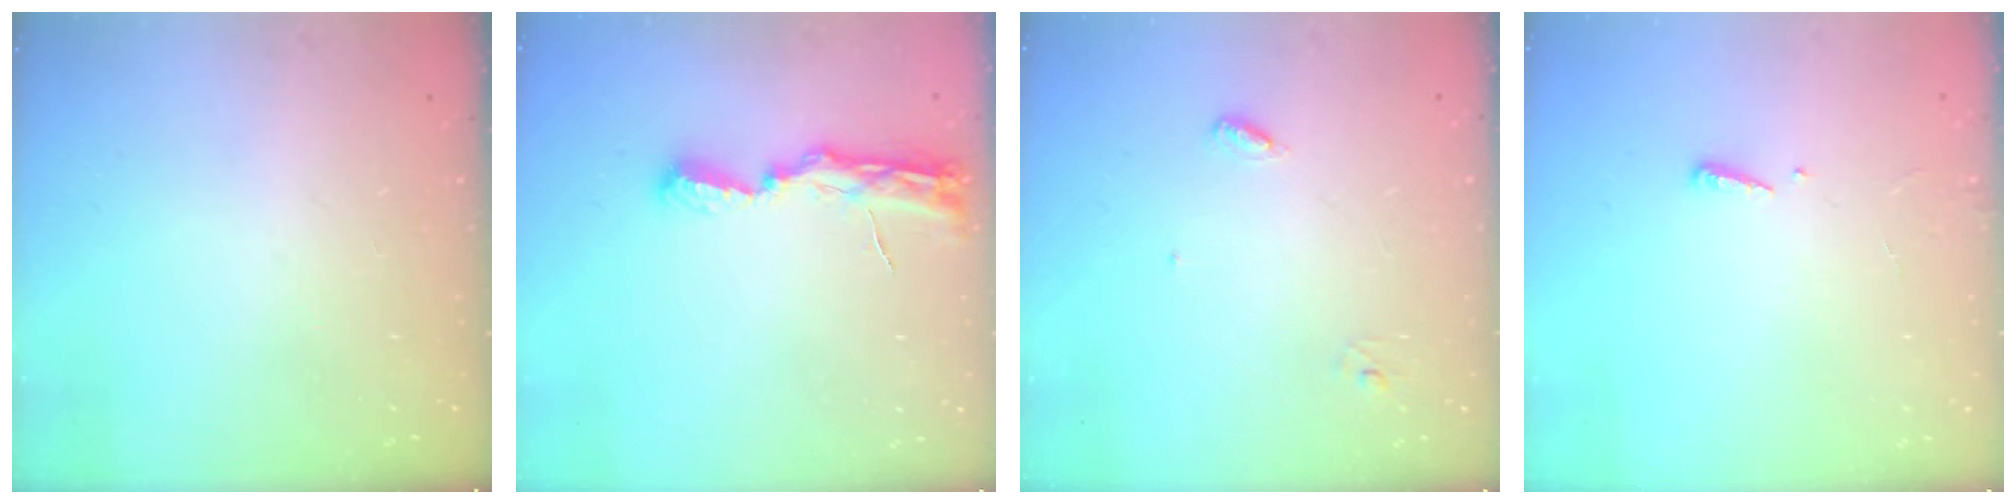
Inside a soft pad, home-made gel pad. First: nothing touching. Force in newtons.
{"total": 7.6, "press": 7.6, "slide": 0.9}
{"total": 3.4, "press": 3.4, "slide": 0.3}
{"total": 2.4, "press": 2.4, "slide": 0.2}